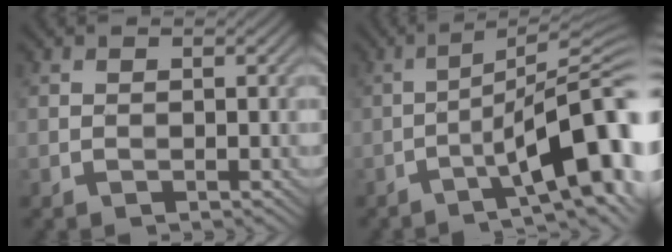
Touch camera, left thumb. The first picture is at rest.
{"total": 13.3, "force": [-5.2, 2.9, 11.9], "torque": [-0.165, 0.025, -0.080]}